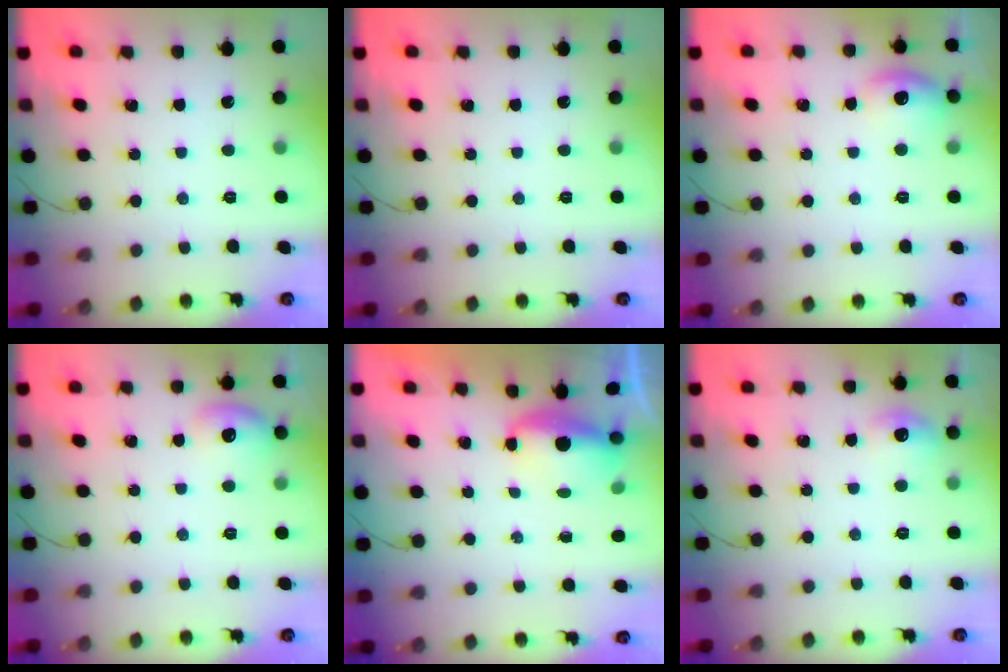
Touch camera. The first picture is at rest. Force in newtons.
{"total": 0.0}
{"total": 8.3, "press": 8.2, "slide": 1.4}
{"total": 7.7, "press": 7.6, "slide": 1.4}
{"total": 4.5, "press": 4.4, "slide": 0.6}
{"total": 6.3, "press": 6.2, "slide": 1.2}